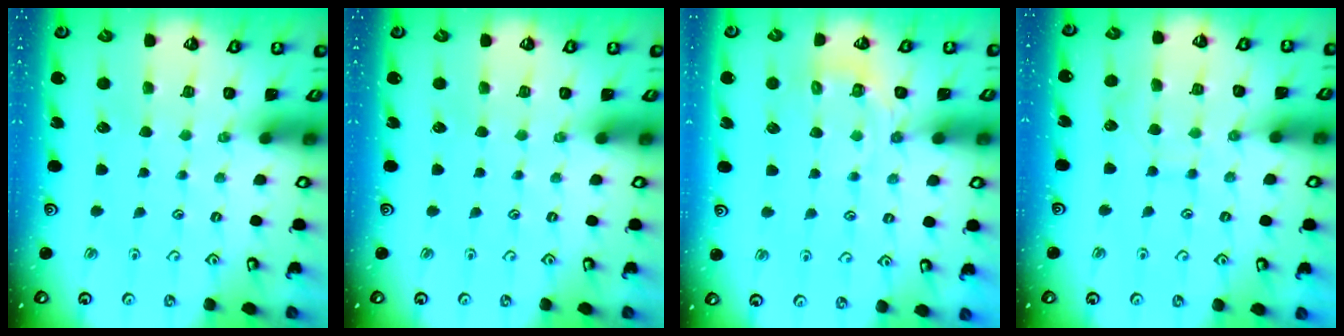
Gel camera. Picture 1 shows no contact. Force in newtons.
{"total": 0.0}
{"total": 8.6, "press": 8.5, "slide": 1.4}
{"total": 7.8, "press": 7.8, "slide": 0.6}